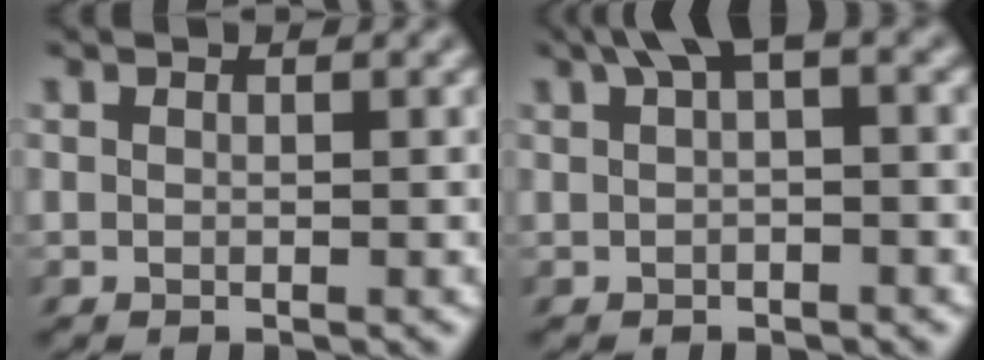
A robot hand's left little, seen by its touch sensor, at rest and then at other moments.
{"total": 5.5, "force": [2.4, 2.2, 4.3], "torque": [-0.089, 0.027, 0.038]}